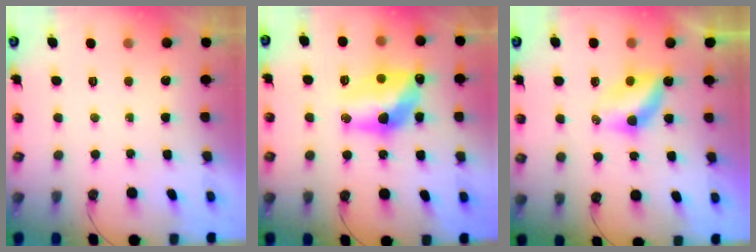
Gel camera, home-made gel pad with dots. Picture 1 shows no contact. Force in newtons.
{"total": 13.3, "press": 13.3, "slide": 0.9}
{"total": 5.3, "press": 5.2, "slide": 0.6}